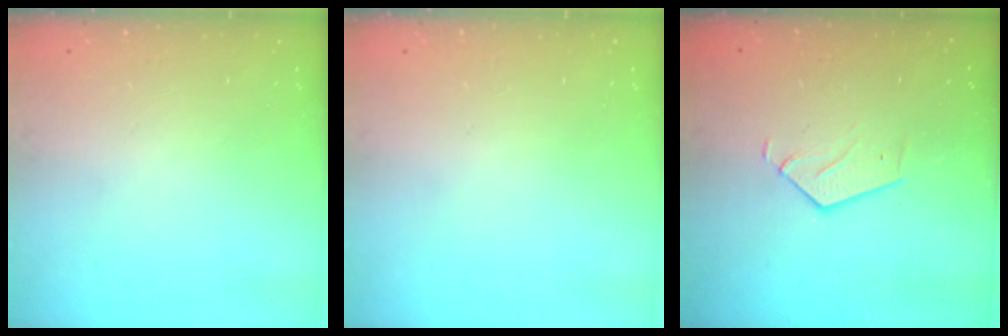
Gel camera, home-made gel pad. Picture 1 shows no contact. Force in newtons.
{"total": 0.0}
{"total": 3.2, "press": 3.1, "slide": 0.2}